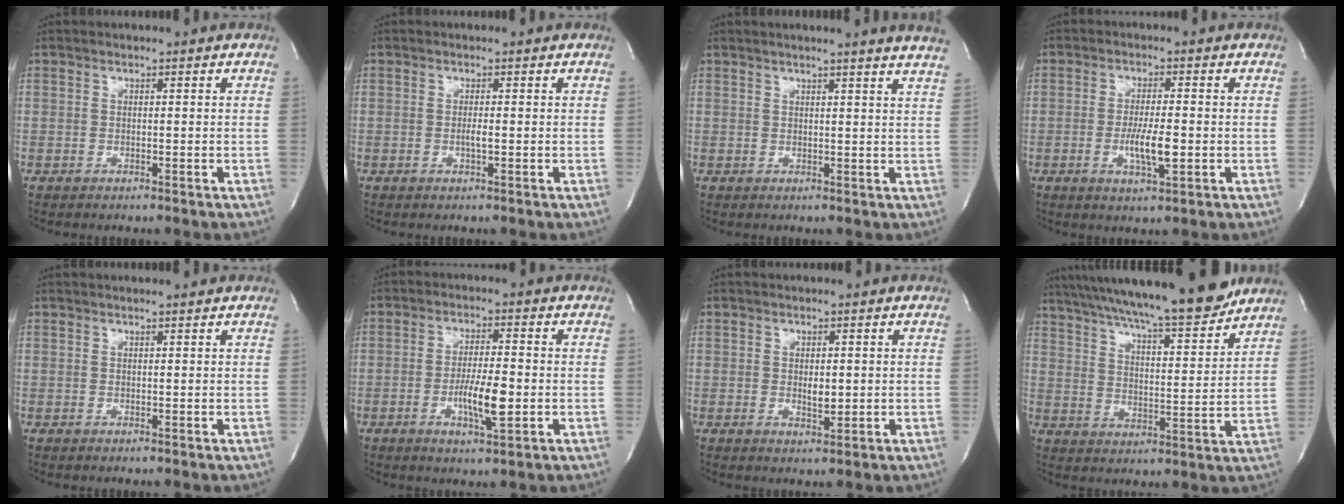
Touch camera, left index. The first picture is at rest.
{"total": 1.1, "force": [-0.2, 0.0, 1.0], "torque": [-0.023, -0.002, -0.003]}
{"total": 8.2, "force": [7.3, -1.4, 3.6], "torque": [-0.042, -0.020, 0.063]}
{"total": 5.4, "force": [-1.2, 0.8, 5.2], "torque": [-0.101, -0.008, -0.018]}
{"total": 1.8, "force": [1.8, 0.1, 0.5], "torque": [-0.010, 0.010, 0.024]}
{"total": 6.5, "force": [-1.6, 1.0, 6.2], "torque": [-0.114, -0.008, -0.026]}
{"total": 2.2, "force": [0.2, 1.0, 2.0], "torque": [-0.033, -0.005, 0.006]}
{"total": 21.2, "force": [18.5, 1.3, 10.3], "torque": [-0.173, 0.000, 0.276]}